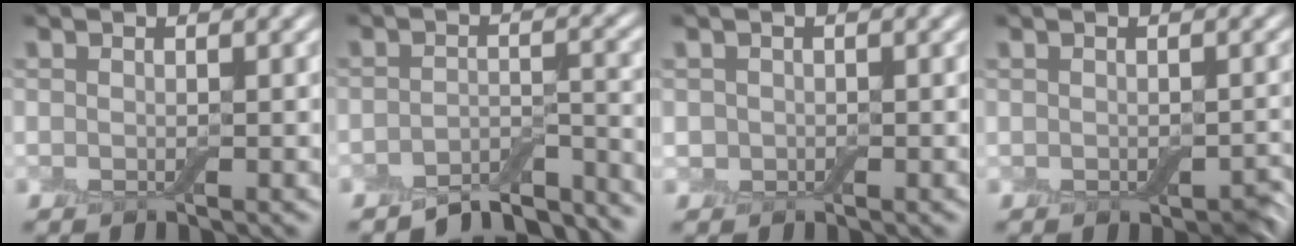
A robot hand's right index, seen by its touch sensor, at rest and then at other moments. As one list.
[{"total": 6.0, "force": [-5.4, 1.5, 2.2], "torque": [-0.031, -0.006, -0.079]}, {"total": 0.8, "force": [0.0, 0.8, 0.1], "torque": [0.000, -0.002, -0.006]}, {"total": 1.7, "force": [-0.8, 1.0, 1.1], "torque": [-0.020, -0.009, -0.005]}]